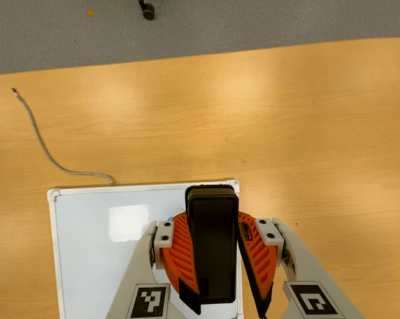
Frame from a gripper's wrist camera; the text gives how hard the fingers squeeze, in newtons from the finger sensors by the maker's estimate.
{"total": 12.1, "left": 11.4, "right": 12.8}